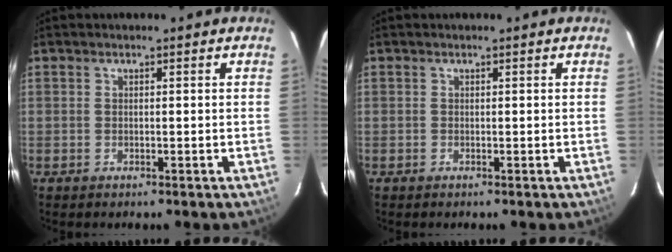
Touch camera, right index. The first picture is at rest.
{"total": 0.0}